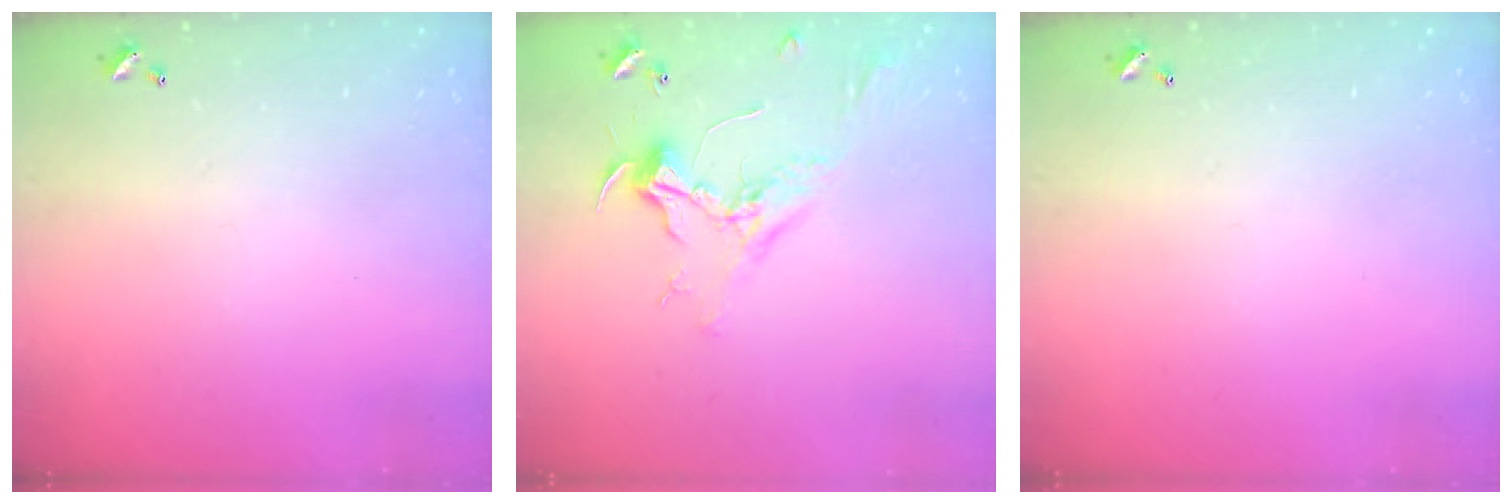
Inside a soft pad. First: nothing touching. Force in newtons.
{"total": 2.4, "press": 2.3, "slide": 0.8}
{"total": 0.0}